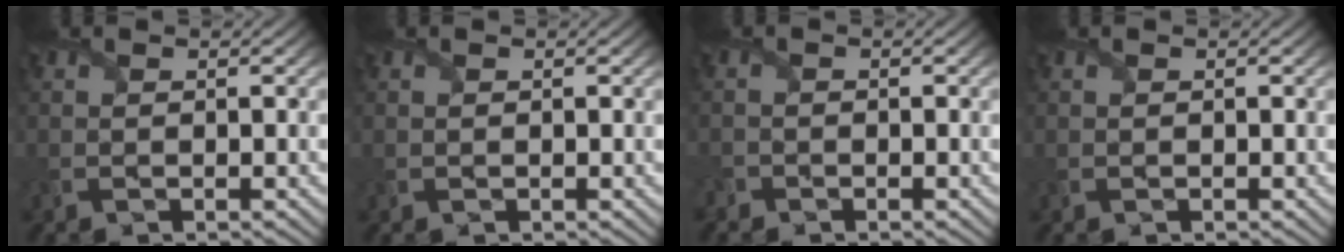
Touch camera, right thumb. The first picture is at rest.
{"total": 0.0}
{"total": 1.0, "force": [-0.8, 0.5, -0.1], "torque": [0.003, -0.003, -0.018]}
{"total": 0.0}